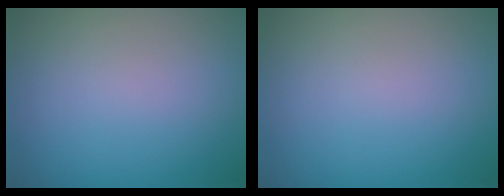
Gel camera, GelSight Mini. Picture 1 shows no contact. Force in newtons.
{"total": 0.0}